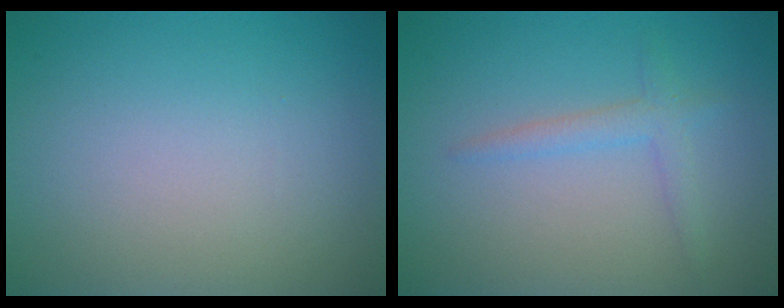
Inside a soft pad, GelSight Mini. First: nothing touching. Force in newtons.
{"total": 1.8, "press": 1.8, "slide": 0.1}